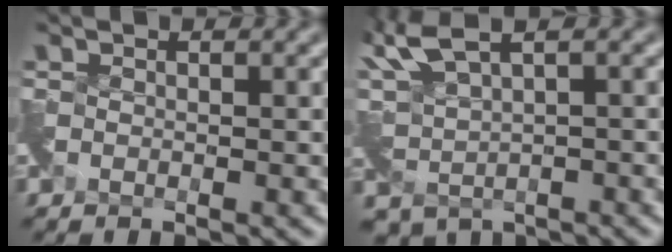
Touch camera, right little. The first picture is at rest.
{"total": 4.8, "force": [2.6, 2.3, 3.4], "torque": [-0.091, -0.009, 0.054]}